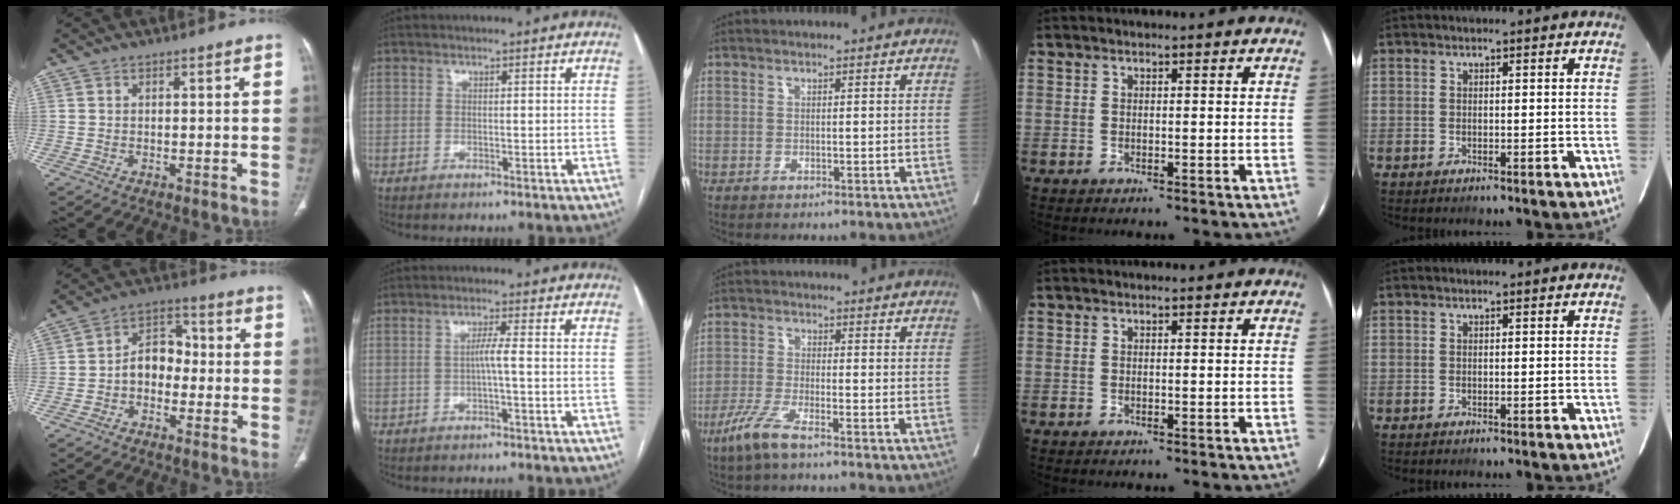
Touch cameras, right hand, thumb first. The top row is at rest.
{"thumb": {"total": 7.0, "force": [-1.1, 5.7, 3.8], "torque": [-0.035, 0.036, -0.035]}, "index": {"total": 2.3, "force": [-0.5, -0.2, 2.3], "torque": [-0.039, 0.003, -0.008]}, "middle": {"total": 4.9, "force": [-3.4, 0.2, 3.6], "torque": [-0.080, -0.011, -0.073]}}